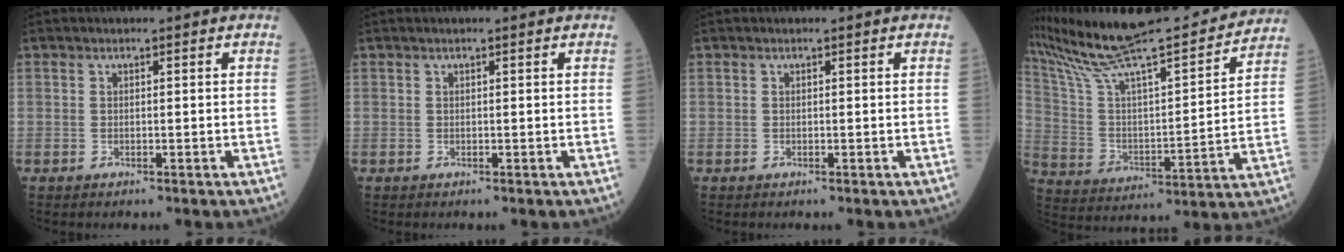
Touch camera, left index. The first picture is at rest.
{"total": 1.0, "force": [0.8, 0.0, 0.5], "torque": [-0.010, 0.016, 0.015]}
{"total": 0.0}
{"total": 24.7, "force": [22.4, 2.5, 10.1], "torque": [-0.188, -0.012, 0.345]}